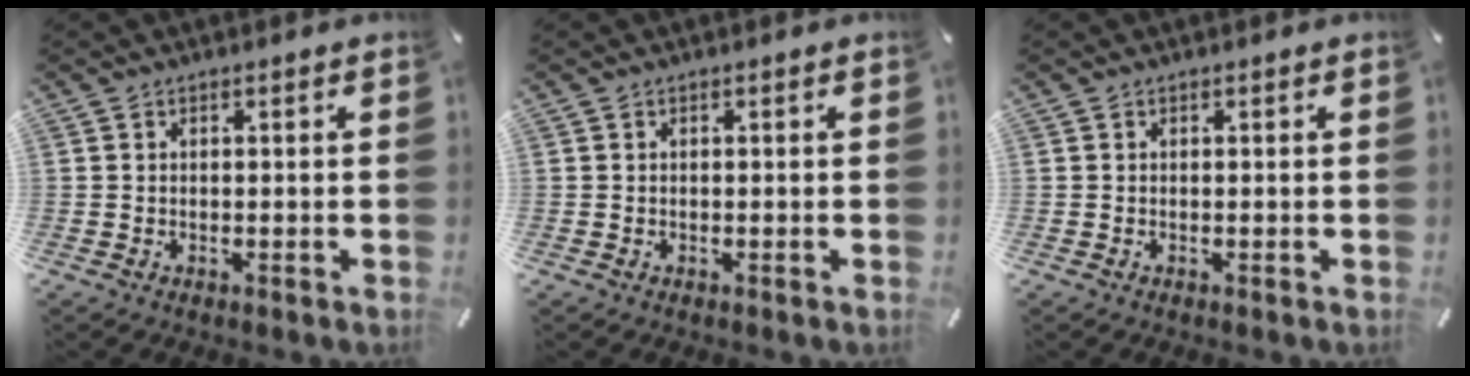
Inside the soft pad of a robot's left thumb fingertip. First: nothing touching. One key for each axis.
{"total": 0.0}
{"total": 0.0}